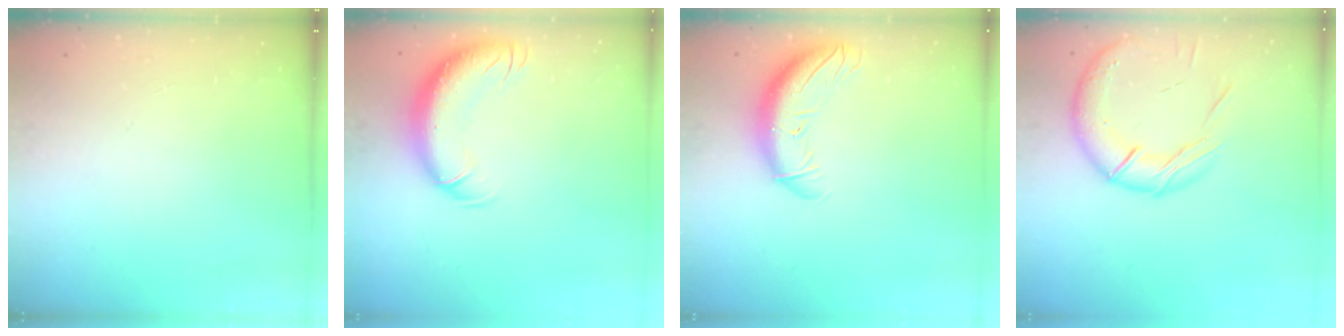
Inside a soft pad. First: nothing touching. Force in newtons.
{"total": 13.4, "press": 13.0, "slide": 3.5}
{"total": 11.9, "press": 11.5, "slide": 3.2}
{"total": 17.1, "press": 16.9, "slide": 2.6}